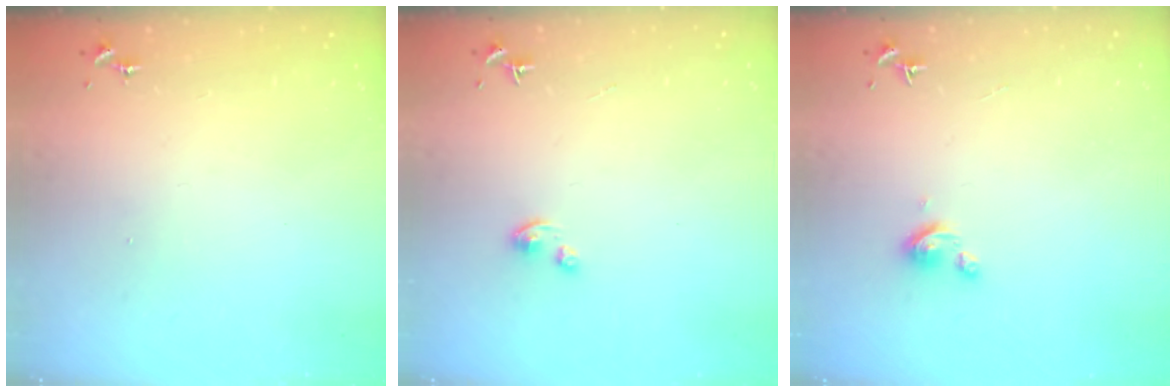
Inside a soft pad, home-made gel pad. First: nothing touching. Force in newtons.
{"total": 2.6, "press": 2.6, "slide": 0.2}
{"total": 2.9, "press": 2.9, "slide": 0.3}